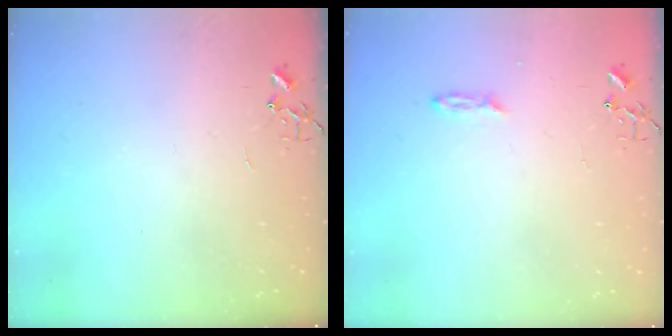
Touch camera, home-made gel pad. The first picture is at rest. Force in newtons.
{"total": 2.2, "press": 2.2, "slide": 0.4}